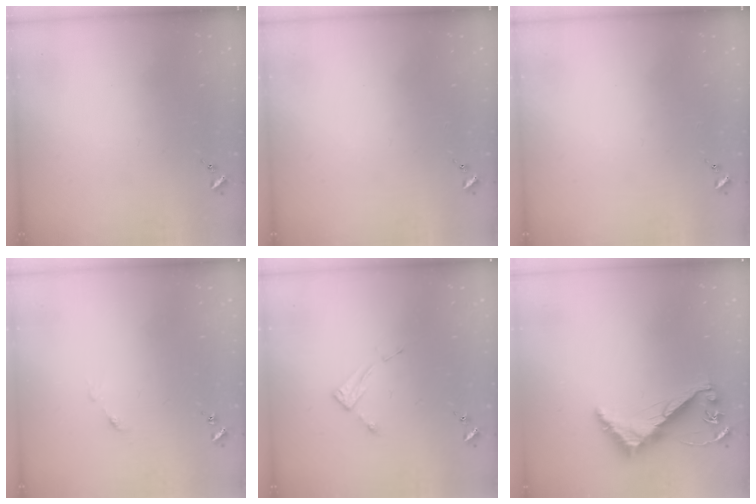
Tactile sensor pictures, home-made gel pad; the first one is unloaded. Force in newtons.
{"total": 0.0}
{"total": 0.0}
{"total": 4.6, "press": 4.6, "slide": 0.4}
{"total": 3.9, "press": 3.9, "slide": 0.2}
{"total": 7.3, "press": 7.3, "slide": 0.6}